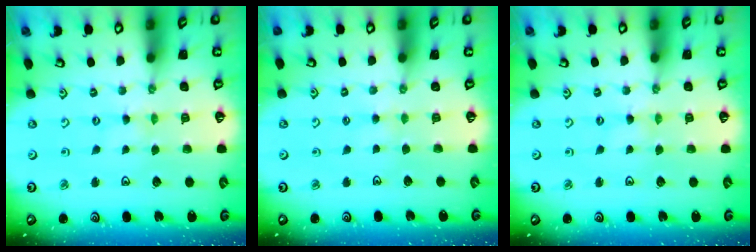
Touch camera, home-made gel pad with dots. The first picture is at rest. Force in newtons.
{"total": 2.0, "press": 2.0, "slide": 0.4}
{"total": 0.8, "press": 0.8, "slide": 0.1}